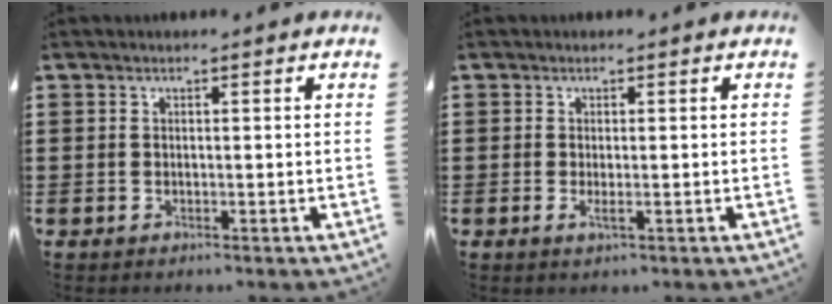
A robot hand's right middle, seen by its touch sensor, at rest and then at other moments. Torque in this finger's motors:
{"motor_torque": [0.93, 0.08, 0.11, 0.02]}